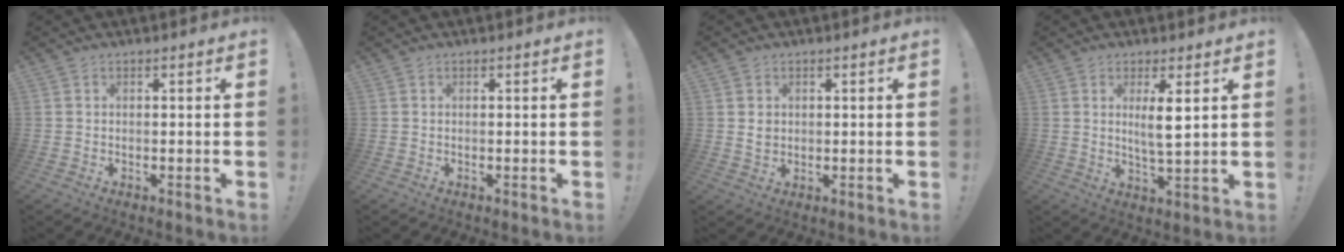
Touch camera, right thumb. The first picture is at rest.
{"total": 0.0}
{"total": 2.4, "force": [0.7, 2.1, 0.9], "torque": [-0.011, 0.001, 0.013]}
{"total": 6.2, "force": [2.1, 1.0, 5.7], "torque": [-0.099, -0.008, 0.032]}